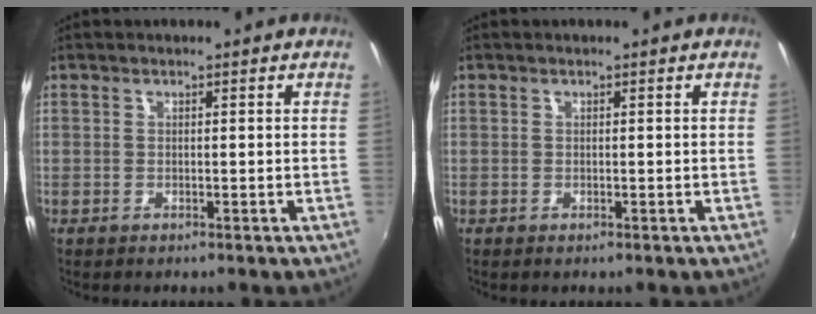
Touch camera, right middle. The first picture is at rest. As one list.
[{"total": 0.0}]